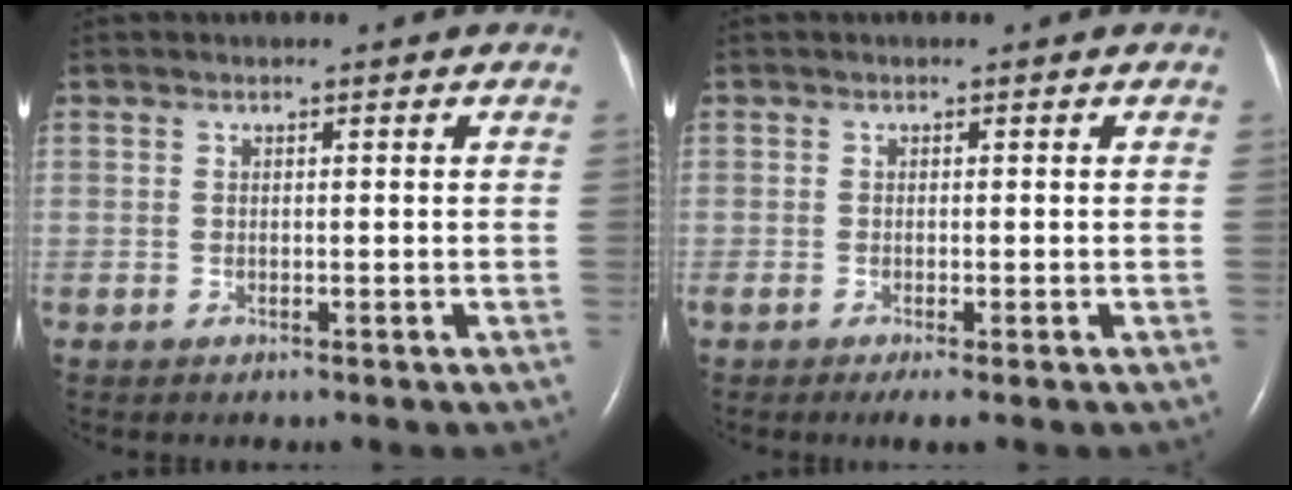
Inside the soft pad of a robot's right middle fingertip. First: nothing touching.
{"total": 1.9, "force": [-1.0, 0.2, 1.5], "torque": [-0.030, -0.007, -0.018]}